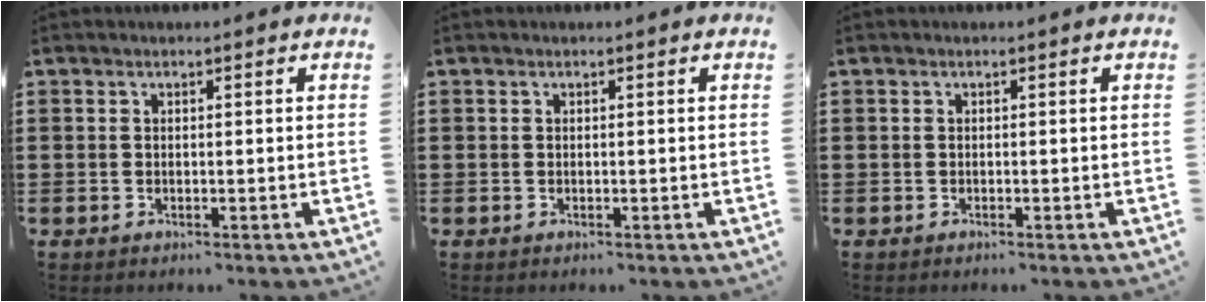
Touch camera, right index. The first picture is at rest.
{"total": 0.0}
{"total": 0.0}